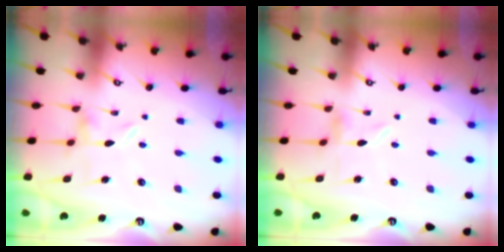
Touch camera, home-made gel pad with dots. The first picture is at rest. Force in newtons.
{"total": 0.0}